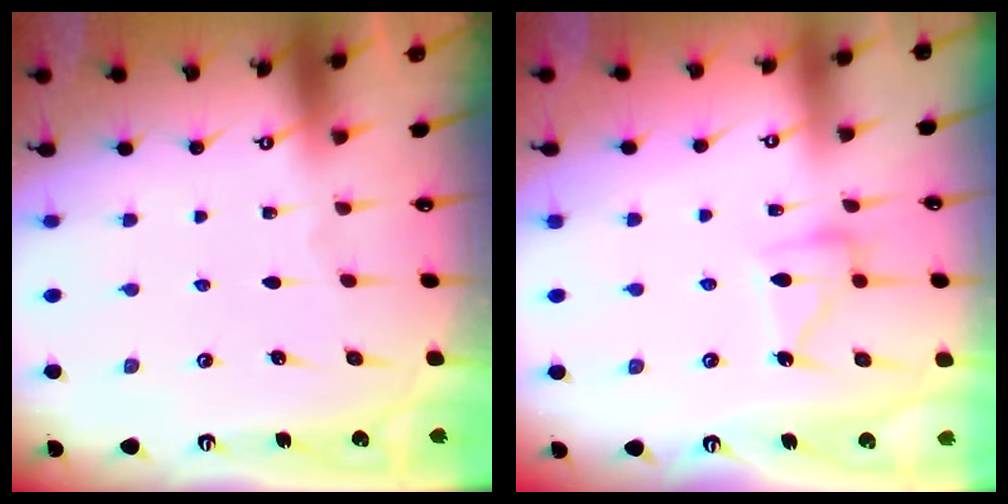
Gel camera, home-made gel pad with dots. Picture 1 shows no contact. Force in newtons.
{"total": 10.7, "press": 10.7, "slide": 0.8}